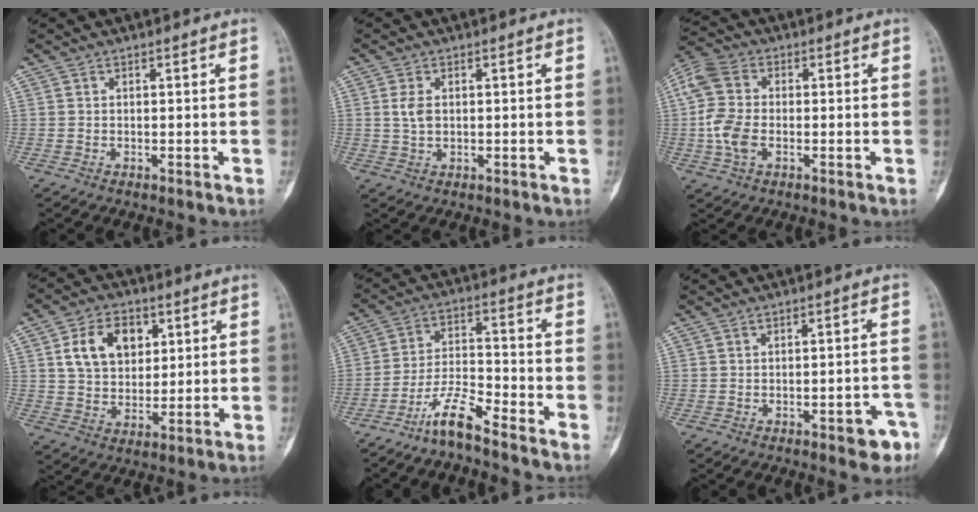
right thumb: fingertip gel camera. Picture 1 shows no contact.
{"total": 3.3, "force": [0.6, 2.0, 2.6], "torque": [-0.048, -0.001, 0.011]}
{"total": 9.3, "force": [-1.0, 5.9, 7.1], "torque": [-0.163, 0.012, -0.029]}
{"total": 11.3, "force": [3.7, 8.0, 7.1], "torque": [-0.090, -0.007, 0.068]}
{"total": 7.8, "force": [-6.3, 0.9, 4.5], "torque": [-0.091, 0.052, -0.128]}
{"total": 4.9, "force": [-2.7, 2.0, 3.6], "torque": [-0.028, 0.021, -0.027]}